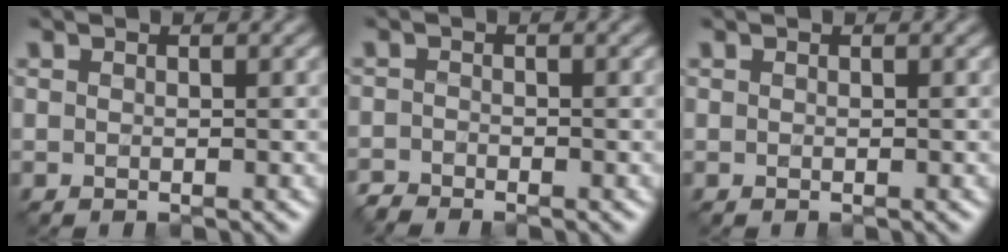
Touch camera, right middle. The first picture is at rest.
{"total": 1.4, "force": [-1.4, 0.1, 0.0], "torque": [0.000, -0.008, -0.035]}
{"total": 0.0}